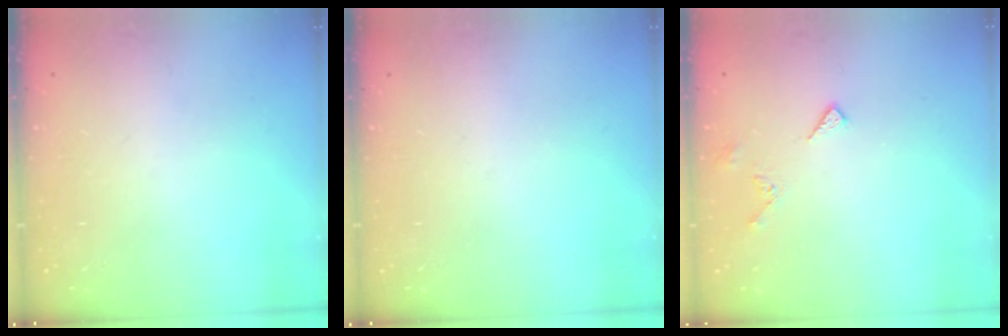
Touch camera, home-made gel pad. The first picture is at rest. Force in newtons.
{"total": 0.0}
{"total": 5.1, "press": 5.0, "slide": 0.8}